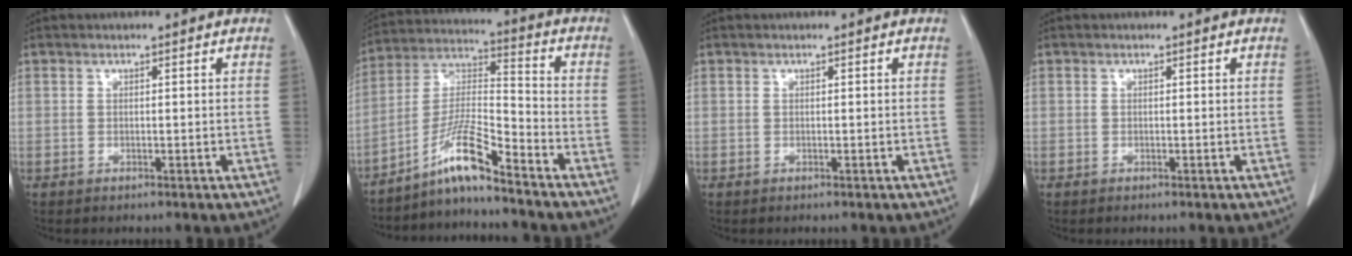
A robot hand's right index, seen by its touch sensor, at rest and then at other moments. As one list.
[{"total": 9.1, "force": [-7.0, -0.3, 5.8], "torque": [-0.122, 0.001, -0.133]}, {"total": 0.0}, {"total": 0.0}]